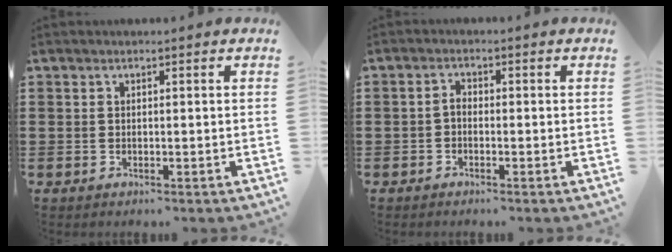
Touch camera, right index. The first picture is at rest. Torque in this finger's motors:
{"motor_torque": [0.50, -0.39, 0.16, 0.04]}